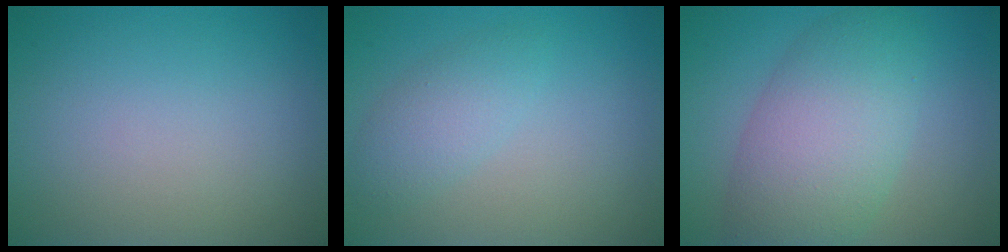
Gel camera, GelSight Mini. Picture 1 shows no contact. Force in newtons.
{"total": 2.5, "press": 2.5, "slide": 0.1}
{"total": 7.9, "press": 7.9, "slide": 0.1}